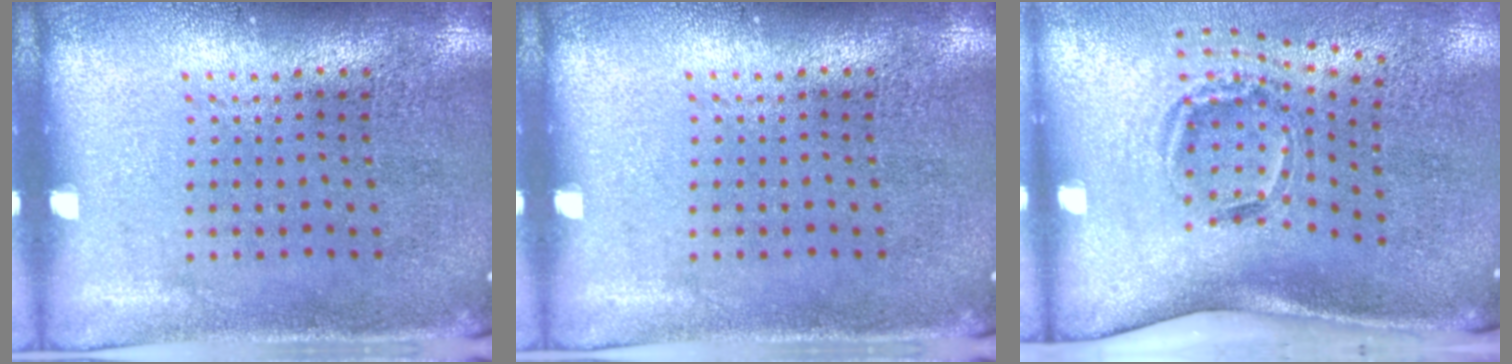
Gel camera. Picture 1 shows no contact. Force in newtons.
{"total": 0.0}
{"total": 2.1, "press": 1.3, "slide": 1.6}